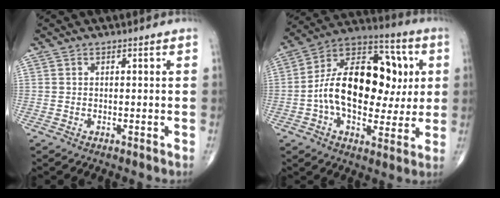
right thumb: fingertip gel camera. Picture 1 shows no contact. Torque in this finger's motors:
{"motor_torque": [2.51, 2.51, 2.09, 0.16, 0.19]}